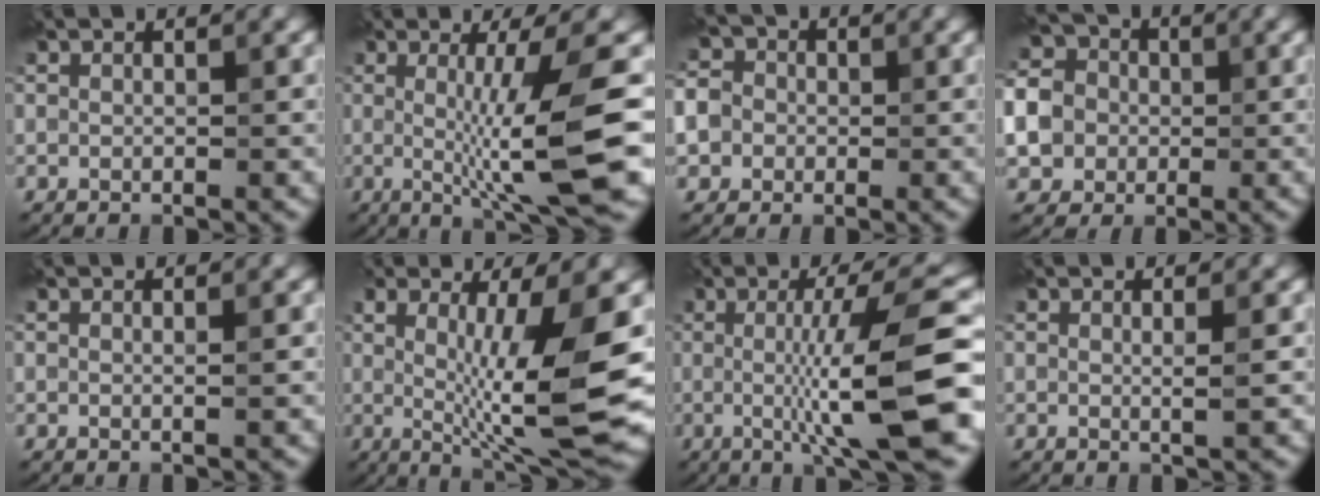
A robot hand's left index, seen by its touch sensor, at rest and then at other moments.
{"total": 9.4, "force": [-0.4, 1.3, 9.3], "torque": [-0.130, -0.013, 0.000]}
{"total": 7.6, "force": [-0.4, 6.9, 3.1], "torque": [-0.063, 0.029, -0.054]}
{"total": 10.1, "force": [-1.5, 8.9, 4.4], "torque": [-0.106, 0.005, -0.064]}
{"total": 0.7, "force": [0.1, 0.2, 0.7], "torque": [-0.004, 0.000, -0.003]}
{"total": 11.2, "force": [0.1, 2.3, 11.0], "torque": [-0.177, -0.009, 0.006]}
{"total": 10.4, "force": [-0.8, 1.9, 10.2], "torque": [-0.139, -0.009, -0.012]}
{"total": 1.3, "force": [0.2, 0.3, 1.3], "torque": [-0.016, -0.001, -0.003]}